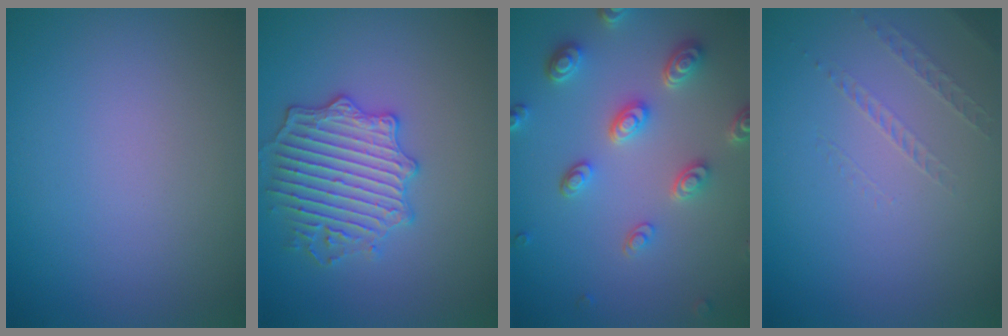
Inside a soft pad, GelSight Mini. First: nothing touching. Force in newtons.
{"total": 4.2, "press": 4.1, "slide": 1.0}
{"total": 4.8, "press": 3.7, "slide": 3.0}
{"total": 1.0, "press": 0.4, "slide": 0.9}